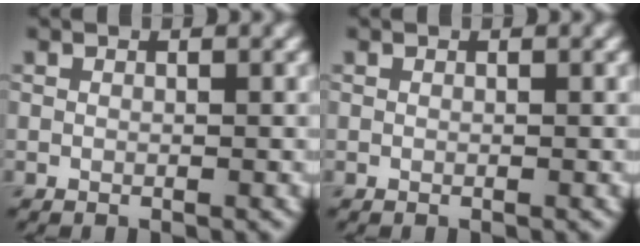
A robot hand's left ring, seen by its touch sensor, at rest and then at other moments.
{"total": 0.0}